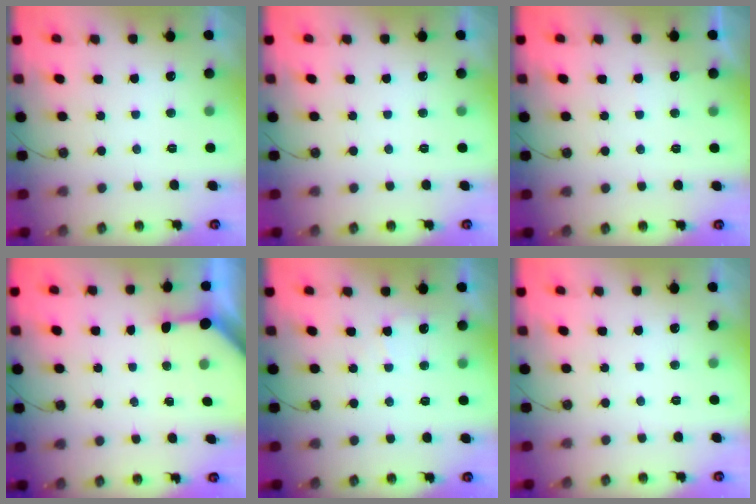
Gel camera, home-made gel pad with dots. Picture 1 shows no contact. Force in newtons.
{"total": 0.0}
{"total": 3.2, "press": 3.2, "slide": 0.4}
{"total": 3.3, "press": 3.3, "slide": 0.3}
{"total": 4.3, "press": 4.2, "slide": 0.5}
{"total": 0.0}